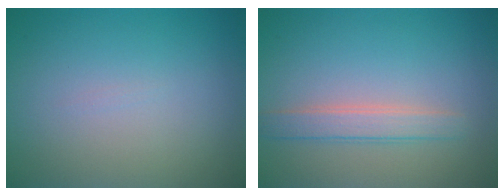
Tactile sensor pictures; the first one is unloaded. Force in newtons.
{"total": 2.4, "press": 2.4, "slide": 0.2}